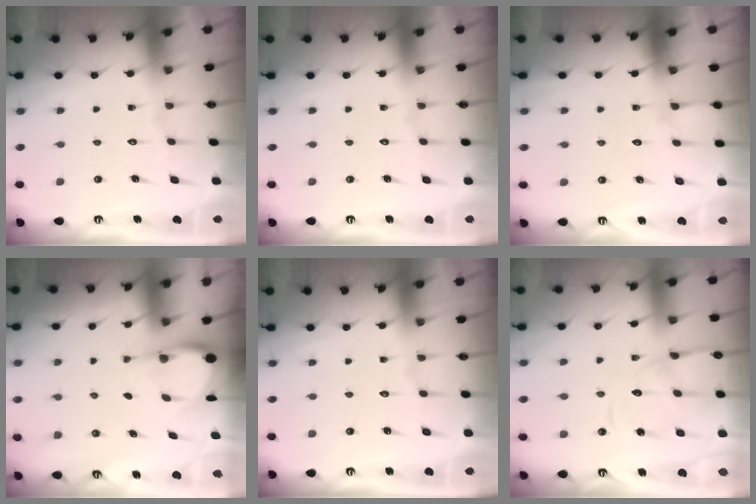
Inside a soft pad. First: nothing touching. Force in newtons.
{"total": 0.0}
{"total": 4.8, "press": 4.7, "slide": 0.5}
{"total": 3.9, "press": 3.9, "slide": 0.3}
{"total": 0.0}
{"total": 13.2, "press": 13.2, "slide": 1.2}